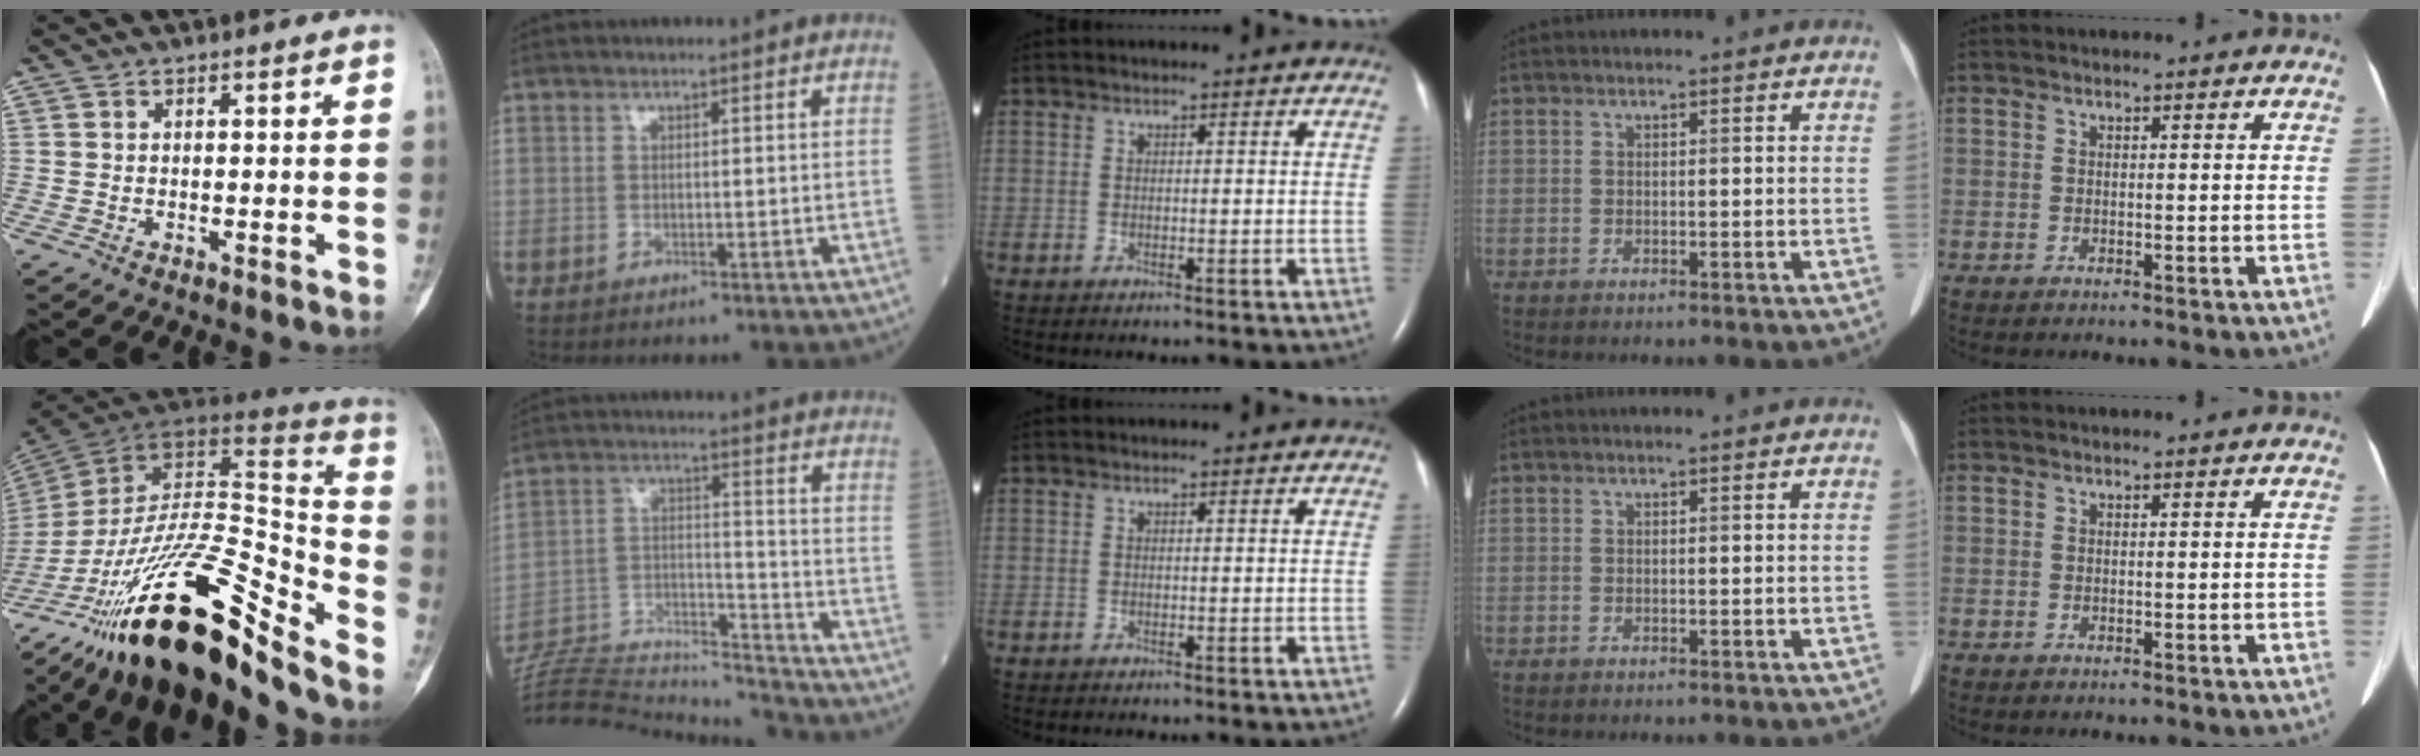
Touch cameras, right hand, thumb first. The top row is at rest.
{"thumb": {"total": 31.6, "force": [-20.9, 8.8, 22.0], "torque": [-0.321, 0.074, -0.343]}, "index": {"total": 21.7, "force": [-21.1, 2.2, 4.8], "torque": [-0.121, 0.013, -0.338]}}